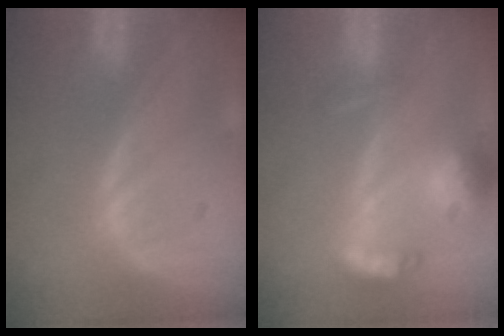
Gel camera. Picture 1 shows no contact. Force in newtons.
{"total": 6.6, "press": 6.3, "slide": 2.2}